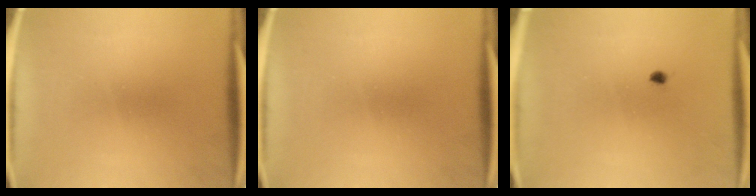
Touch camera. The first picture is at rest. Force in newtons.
{"total": 0.0}
{"total": 0.7}